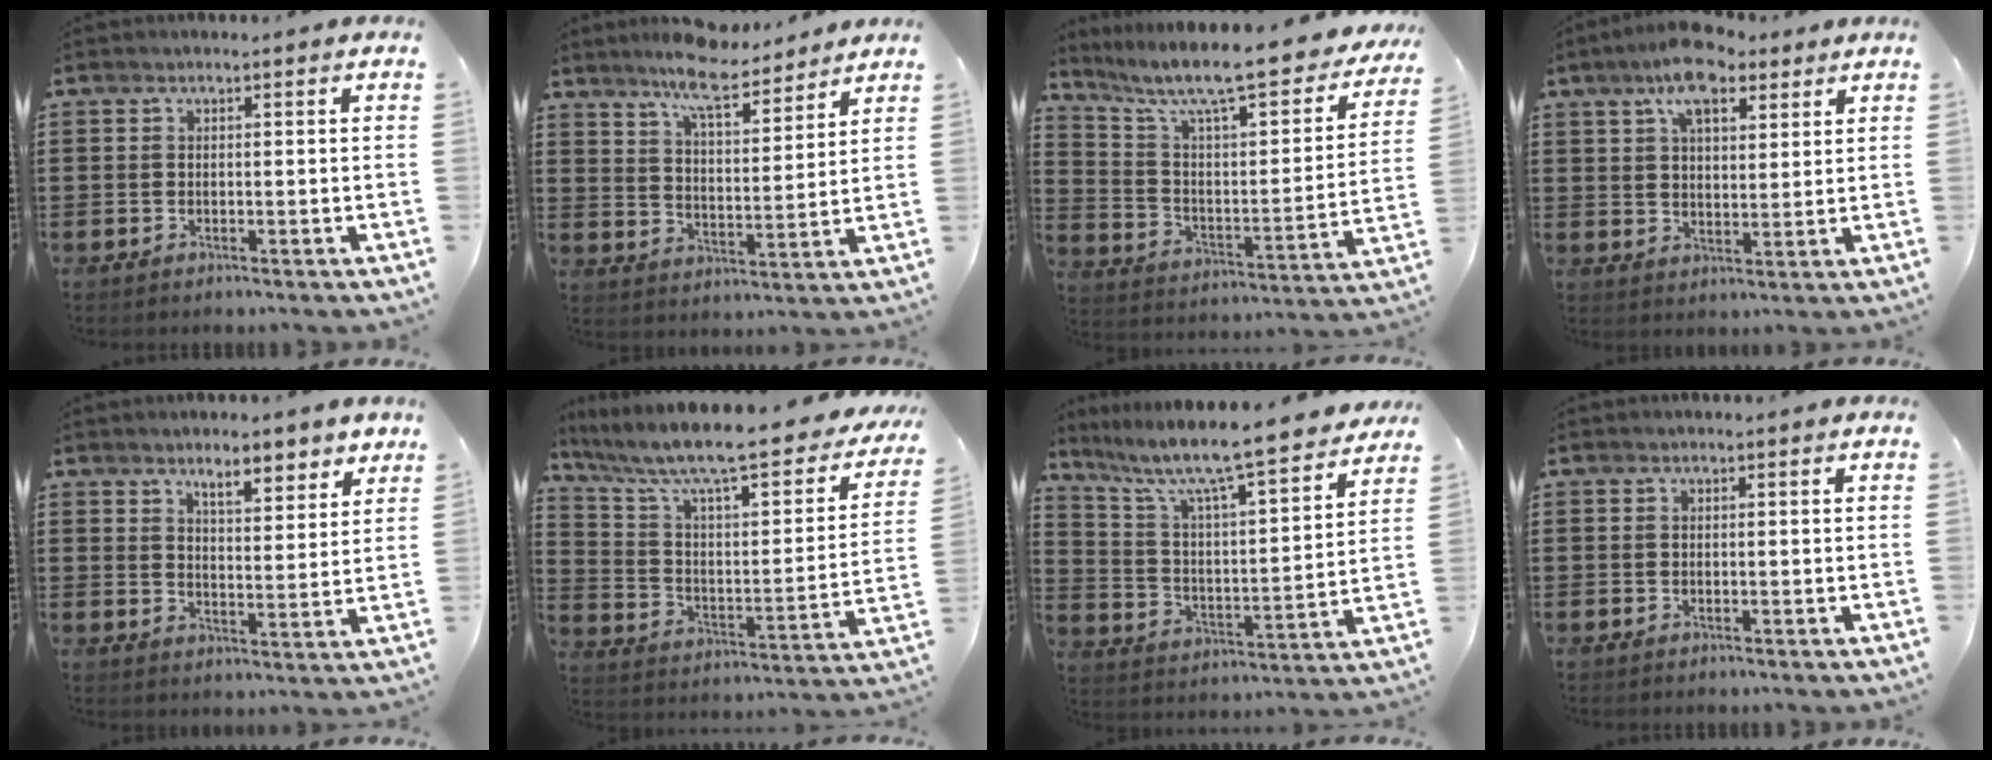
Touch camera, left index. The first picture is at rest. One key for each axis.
{"total": 7.9, "fx": 6.9, "fy": 0.8, "fz": 3.6, "tx": -0.084, "ty": -0.031, "tz": 0.123}
{"total": 10.8, "fx": 8.9, "fy": 1.2, "fz": 6.1, "tx": -0.137, "ty": -0.070, "tz": 0.143}
{"total": 9.0, "fx": 6.2, "fy": 3.5, "fz": 5.5, "tx": -0.100, "ty": -0.006, "tz": 0.109}
{"total": 5.5, "fx": 4.7, "fy": 1.3, "fz": 2.5, "tx": -0.041, "ty": -0.020, "tz": 0.078}
{"total": 9.6, "fx": 7.9, "fy": 1.0, "fz": 5.4, "tx": -0.124, "ty": -0.071, "tz": 0.122}
{"total": 8.7, "fx": 7.4, "fy": 0.3, "fz": 4.6, "tx": -0.121, "ty": -0.059, "tz": 0.118}
{"total": 0.0}